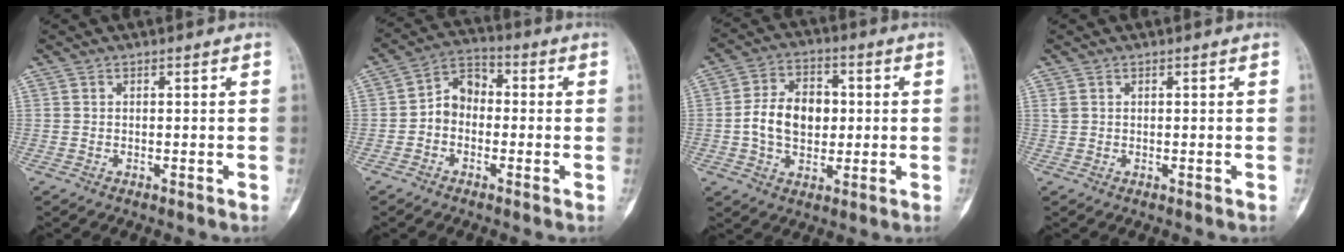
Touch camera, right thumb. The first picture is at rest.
{"total": 6.7, "force": [-1.1, 5.3, 3.9], "torque": [-0.043, 0.030, -0.038]}
{"total": 11.3, "force": [0.0, 7.9, 8.1], "torque": [-0.118, 0.015, -0.005]}
{"total": 0.9, "force": [0.4, 0.6, 0.4], "torque": [-0.005, 0.005, 0.011]}